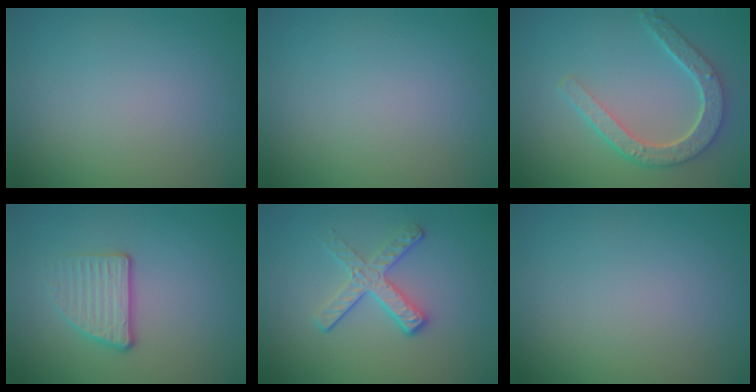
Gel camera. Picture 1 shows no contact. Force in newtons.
{"total": 0.0}
{"total": 4.7, "press": 3.8, "slide": 2.8}
{"total": 3.0, "press": 2.3, "slide": 1.9}
{"total": 3.0, "press": 2.6, "slide": 1.6}
{"total": 0.0}